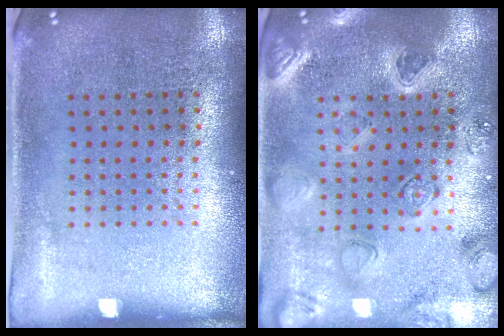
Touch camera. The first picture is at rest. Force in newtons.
{"total": 2.2, "press": 2.2, "slide": 0.2}